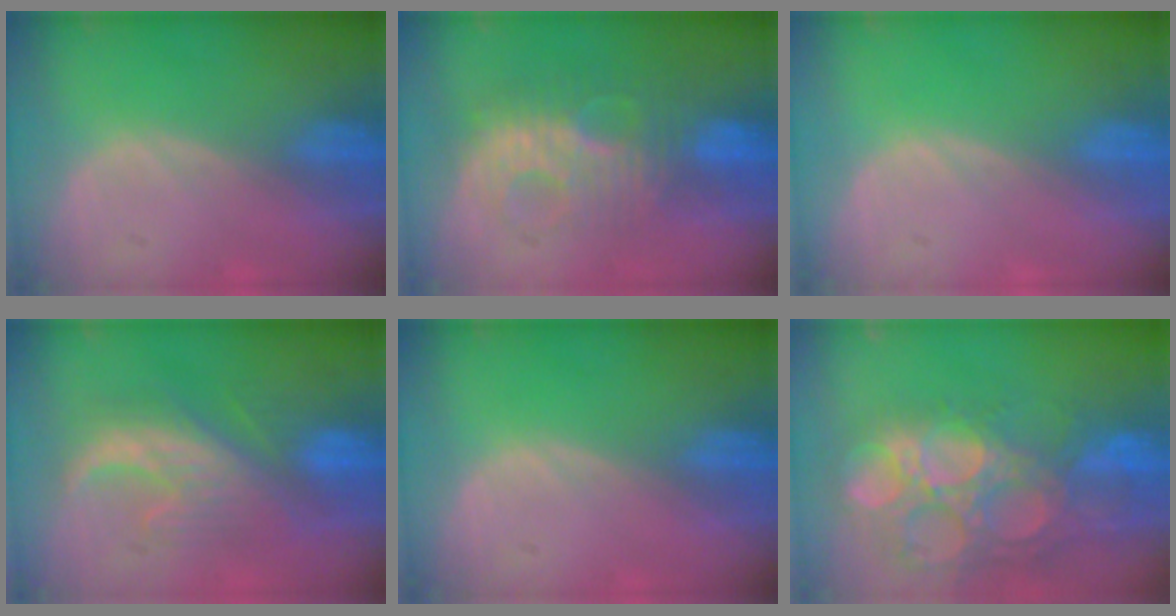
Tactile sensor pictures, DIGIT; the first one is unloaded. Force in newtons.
{"total": 9.2, "press": 8.6, "slide": 3.1}
{"total": 0.0}
{"total": 8.6, "press": 8.5, "slide": 1.0}
{"total": 0.0}
{"total": 15.4, "press": 12.8, "slide": 8.7}